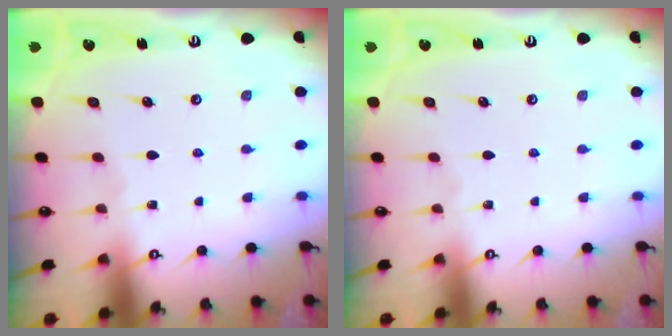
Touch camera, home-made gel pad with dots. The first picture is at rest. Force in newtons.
{"total": 0.0}